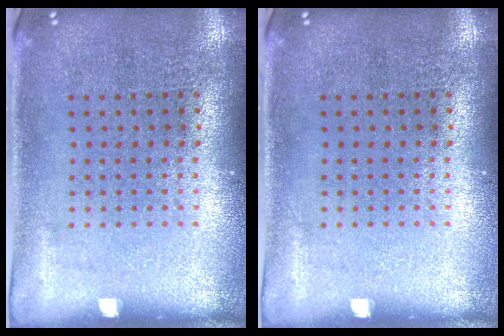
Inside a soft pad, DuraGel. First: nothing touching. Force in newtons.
{"total": 0.0}